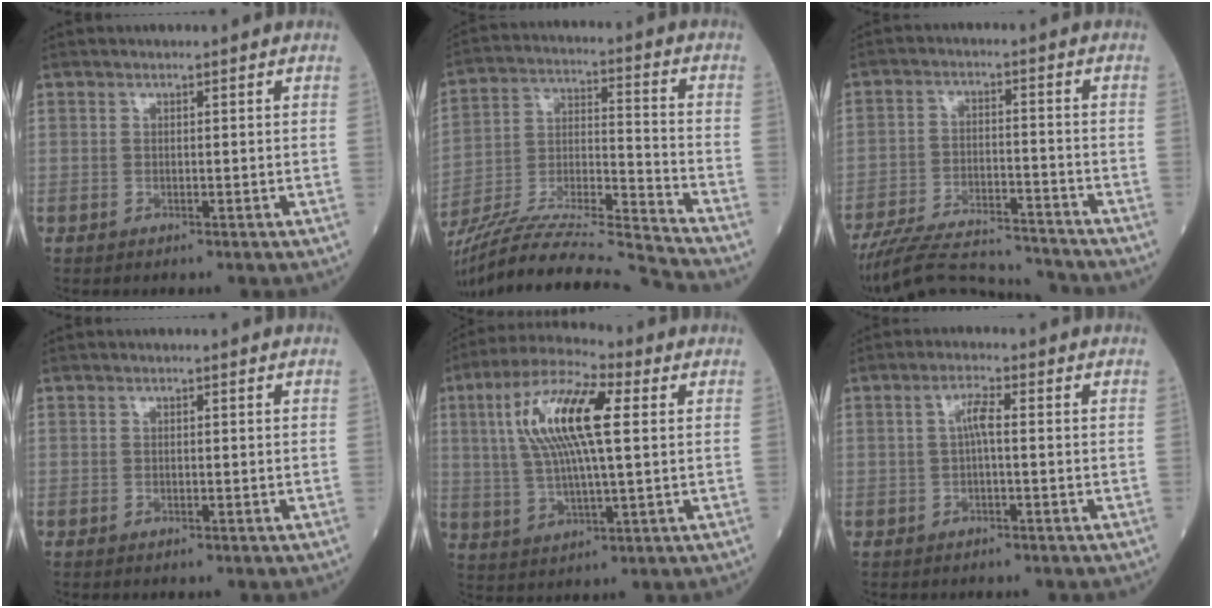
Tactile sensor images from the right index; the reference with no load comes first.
{"total": 23.1, "force": [-21.7, -1.7, 7.7], "torque": [-0.170, -0.024, -0.365]}
{"total": 14.6, "force": [-14.1, 1.7, 3.4], "torque": [-0.060, 0.007, -0.222]}
{"total": 0.0}
{"total": 13.9, "force": [3.3, 2.9, 13.1], "torque": [-0.266, 0.024, 0.056]}
{"total": 2.6, "force": [0.1, 0.4, 2.5], "torque": [-0.046, 0.006, 0.004]}